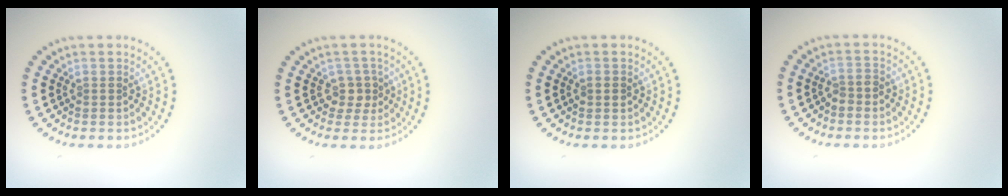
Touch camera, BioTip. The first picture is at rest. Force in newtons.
{"total": 1.9, "press": 1.5, "slide": 1.2}
{"total": 1.0, "press": 1.0, "slide": 0.1}
{"total": 1.4, "press": 1.2, "slide": 0.7}